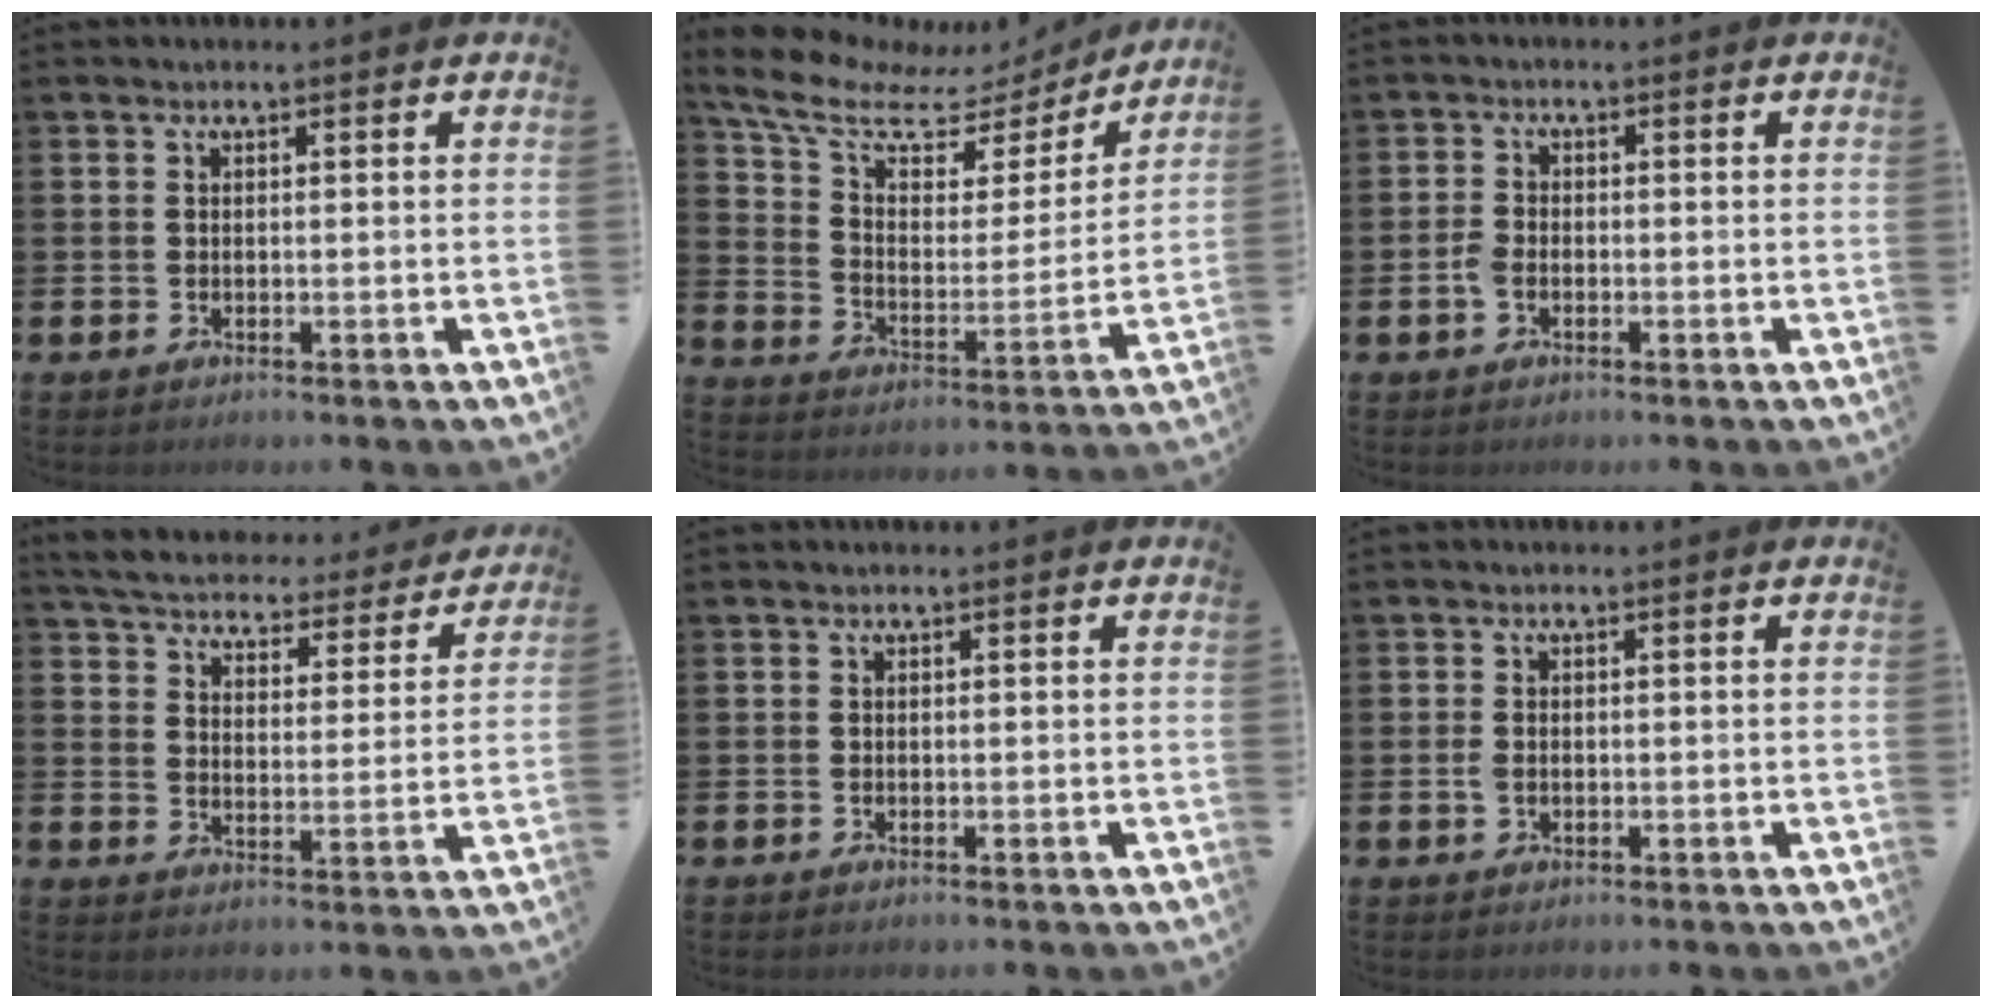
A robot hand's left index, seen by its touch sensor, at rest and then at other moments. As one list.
[{"total": 9.3, "force": [7.3, 4.4, 3.7], "torque": [-0.109, -0.045, 0.124]}, {"total": 2.3, "force": [-0.7, 1.6, 1.5], "torque": [-0.029, 0.005, -0.013]}, {"total": 5.6, "force": [5.4, 1.0, 0.9], "torque": [-0.050, -0.040, 0.091]}, {"total": 0.0}, {"total": 1.4, "force": [-0.1, 1.1, 0.9], "torque": [-0.018, 0.008, -0.004]}]